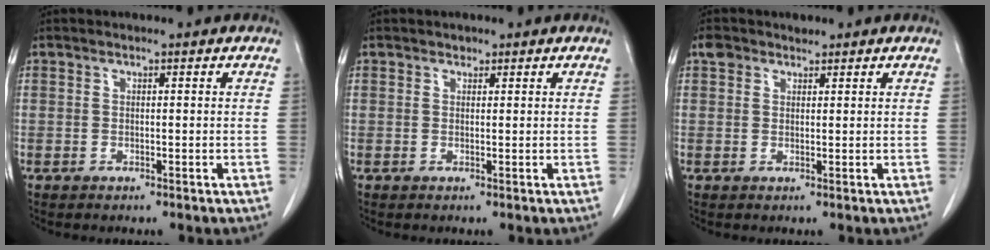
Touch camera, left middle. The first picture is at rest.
{"total": 0.7, "force": [0.5, 0.4, 0.1], "torque": [-0.001, -0.004, 0.006]}
{"total": 2.0, "force": [1.5, 1.3, 0.4], "torque": [-0.009, 0.012, 0.026]}